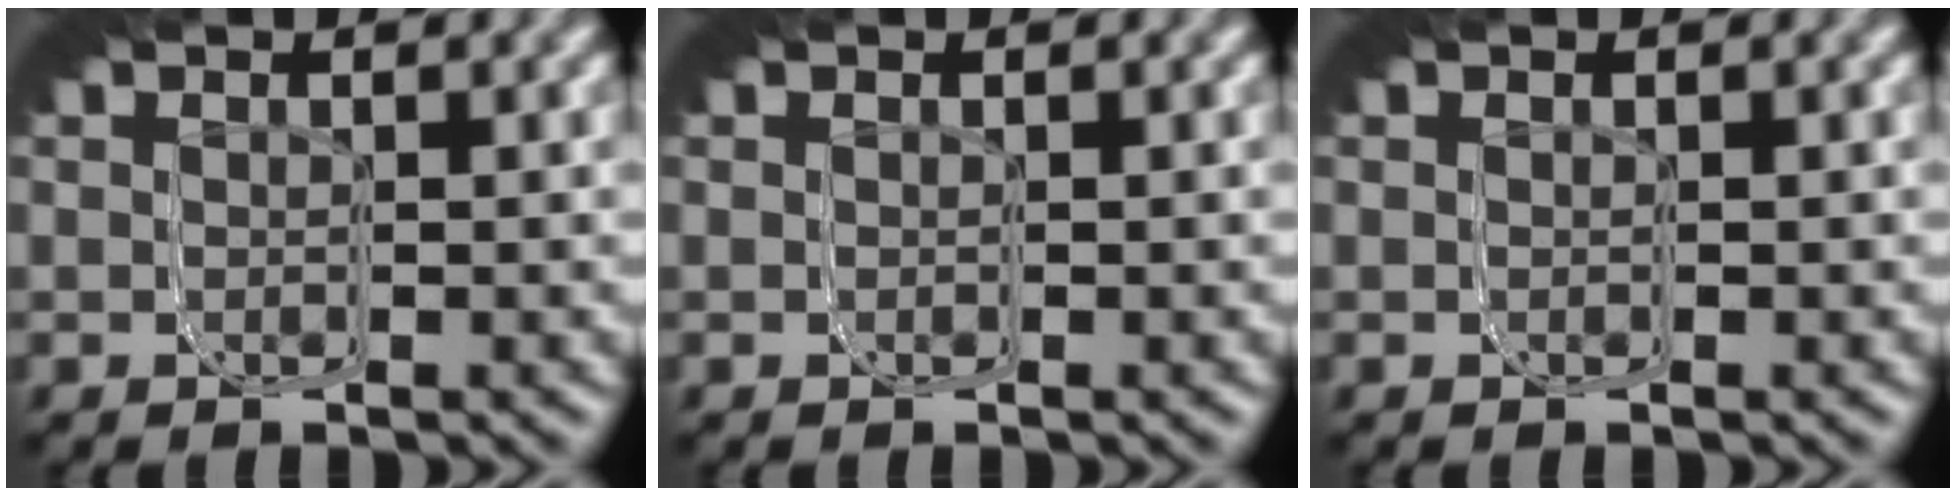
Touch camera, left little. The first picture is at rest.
{"total": 0.0}
{"total": 0.0}